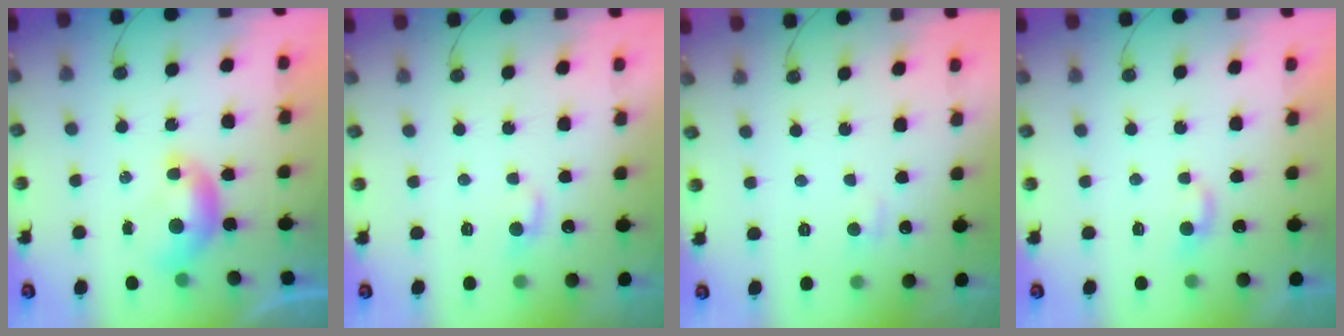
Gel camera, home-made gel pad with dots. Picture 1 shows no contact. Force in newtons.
{"total": 1.4, "press": 1.4, "slide": 0.5}
{"total": 1.1, "press": 0.9, "slide": 0.6}
{"total": 2.2, "press": 2.2, "slide": 0.5}